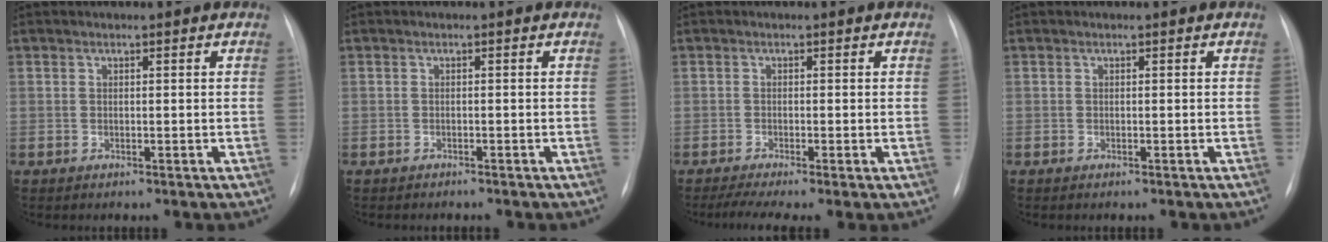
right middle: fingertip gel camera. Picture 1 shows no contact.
{"total": 1.9, "force": [-1.7, 0.5, 0.6], "torque": [-0.010, -0.003, -0.019]}
{"total": 4.6, "force": [-2.9, 0.3, 3.5], "torque": [-0.059, -0.014, -0.051]}
{"total": 0.6, "force": [-0.5, 0.1, 0.3], "torque": [-0.007, -0.002, -0.007]}